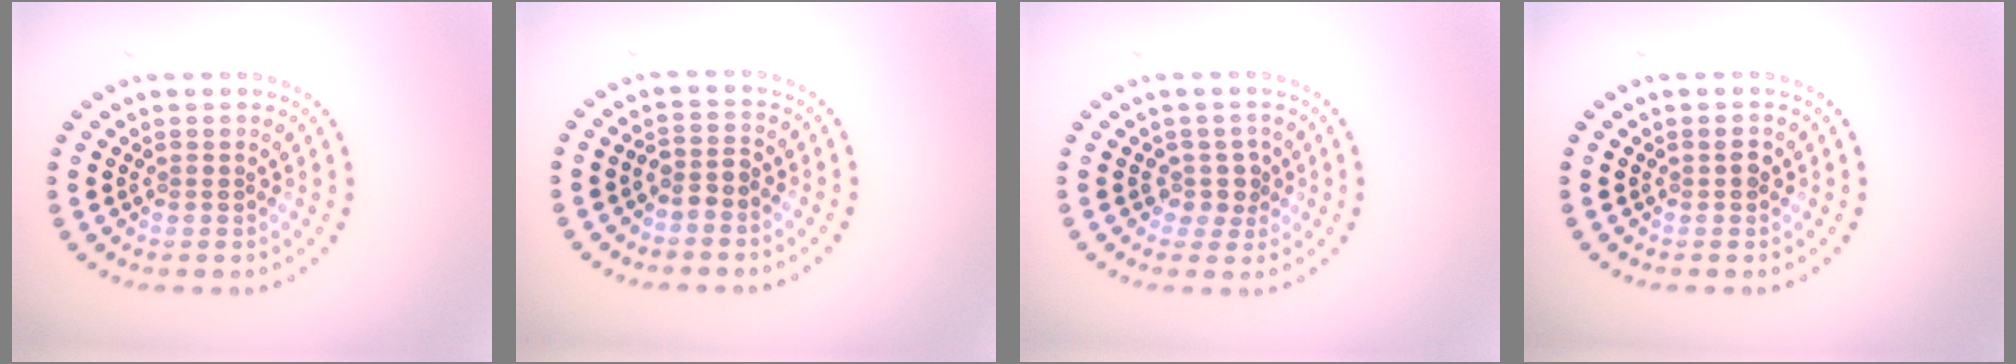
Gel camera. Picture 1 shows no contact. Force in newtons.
{"total": 1.6, "press": 1.2, "slide": 1.0}
{"total": 2.0, "press": 1.6, "slide": 1.2}
{"total": 1.2, "press": 1.2, "slide": 0.3}